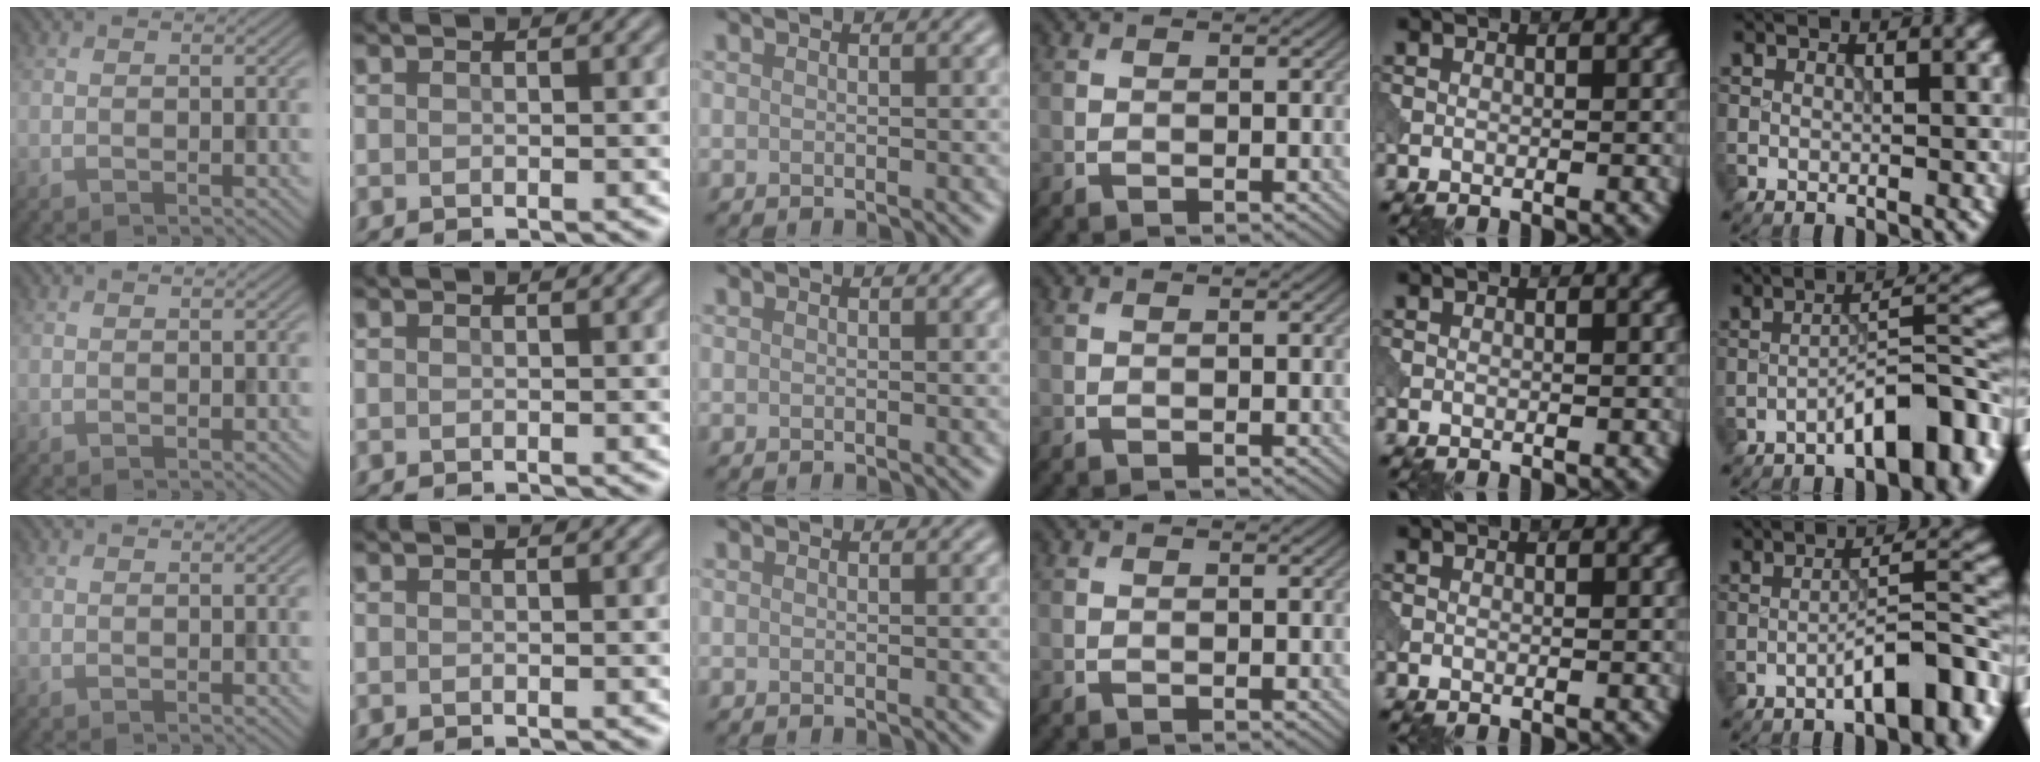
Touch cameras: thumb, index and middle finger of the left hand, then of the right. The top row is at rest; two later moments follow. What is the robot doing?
{"motion": "pour", "object": "beaker"}